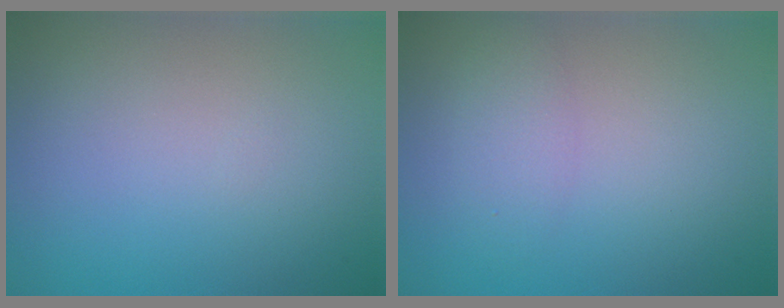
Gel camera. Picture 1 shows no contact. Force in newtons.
{"total": 1.7, "press": 1.7, "slide": 0.1}